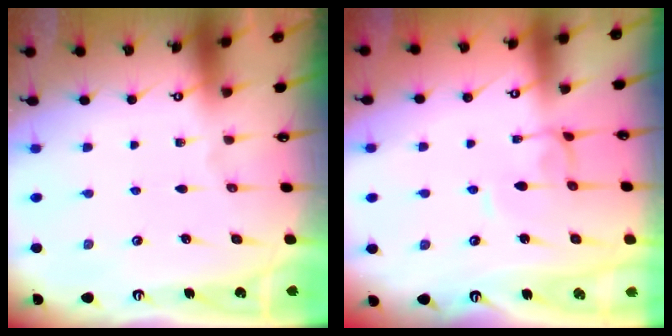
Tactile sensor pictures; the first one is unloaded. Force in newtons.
{"total": 1.4, "press": 1.3, "slide": 0.4}